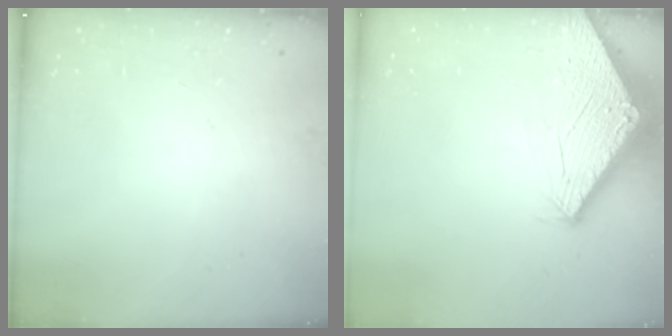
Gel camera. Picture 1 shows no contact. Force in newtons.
{"total": 2.9, "press": 2.9, "slide": 0.2}